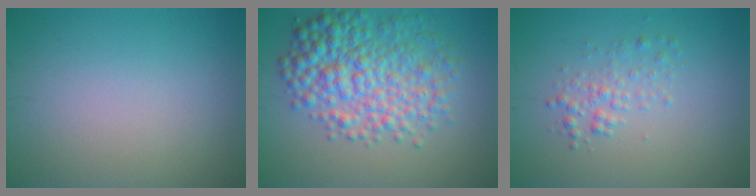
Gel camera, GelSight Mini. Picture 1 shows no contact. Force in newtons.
{"total": 7.2, "press": 7.2, "slide": 0.0}
{"total": 1.8, "press": 1.8, "slide": 0.0}